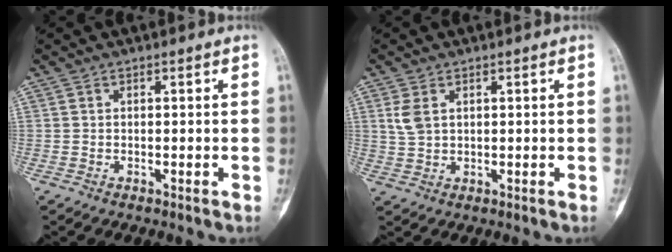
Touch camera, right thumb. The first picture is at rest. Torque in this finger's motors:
{"motor_torque": [0.36, 0.36, 0.34, 0.25, 0.02]}